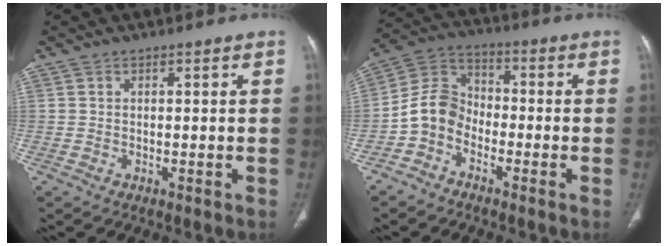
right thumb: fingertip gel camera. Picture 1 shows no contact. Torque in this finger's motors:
{"motor_torque": [0.12, 0.04, 1.00, -0.83, 0.16]}